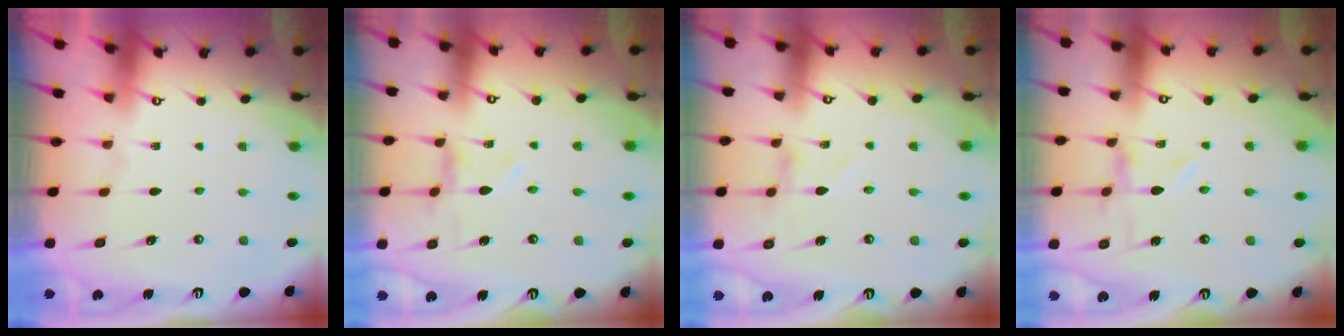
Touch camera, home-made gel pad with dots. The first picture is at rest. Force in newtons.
{"total": 0.0}
{"total": 1.0, "press": 1.0, "slide": 0.1}
{"total": 0.0}